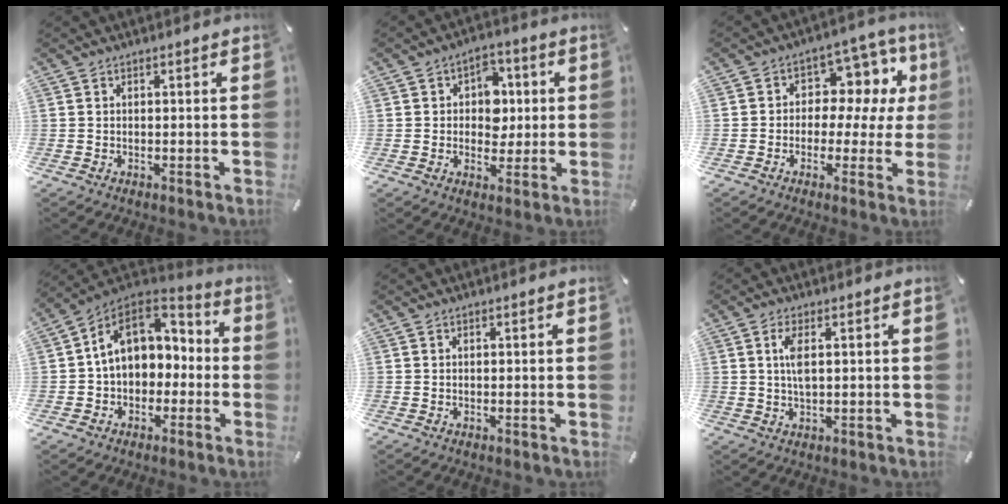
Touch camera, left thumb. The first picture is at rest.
{"total": 7.8, "force": [0.8, 6.8, 3.7], "torque": [-0.041, 0.003, 0.008]}
{"total": 10.3, "force": [1.8, 7.8, 6.5], "torque": [-0.086, -0.013, 0.030]}
{"total": 12.1, "force": [1.7, 9.8, 7.0], "torque": [-0.127, 0.005, 0.033]}
{"total": 0.0}
{"total": 4.0, "force": [0.8, 1.2, 3.7], "torque": [-0.084, 0.002, 0.009]}